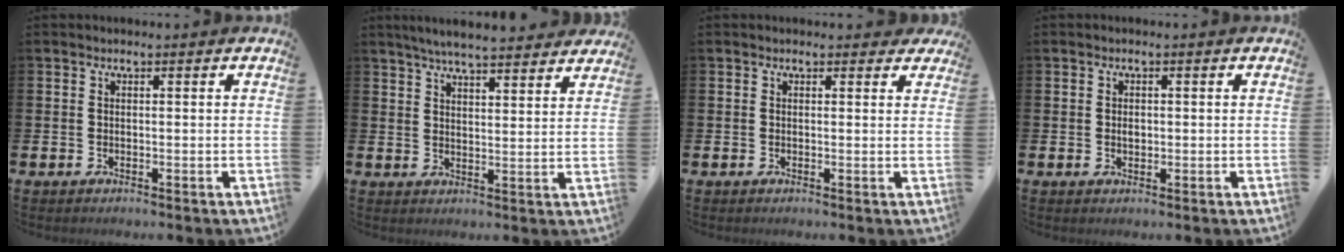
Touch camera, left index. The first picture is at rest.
{"total": 5.7, "force": [5.5, 0.4, 1.5], "torque": [-0.034, -0.030, 0.096]}
{"total": 0.9, "force": [0.6, 0.6, 0.2], "torque": [0.004, 0.007, 0.008]}
{"total": 1.2, "force": [0.1, 0.9, 0.9], "torque": [-0.002, 0.000, -0.003]}